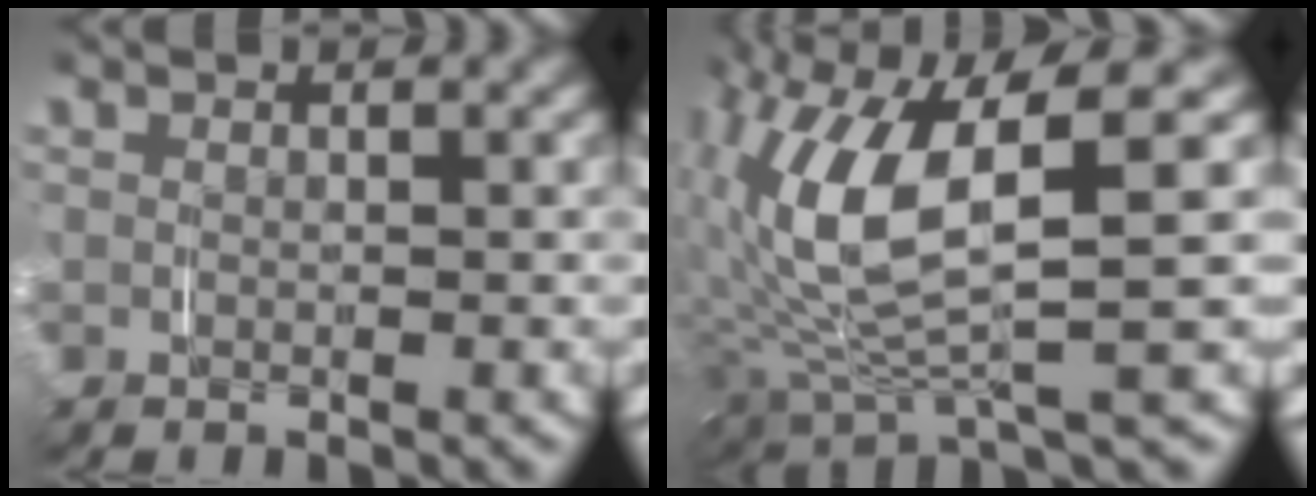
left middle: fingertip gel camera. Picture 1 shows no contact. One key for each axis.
{"total": 9.3, "fx": 1.2, "fy": 4.2, "fz": 8.2, "tx": -0.173, "ty": -0.006, "tz": 0.024}